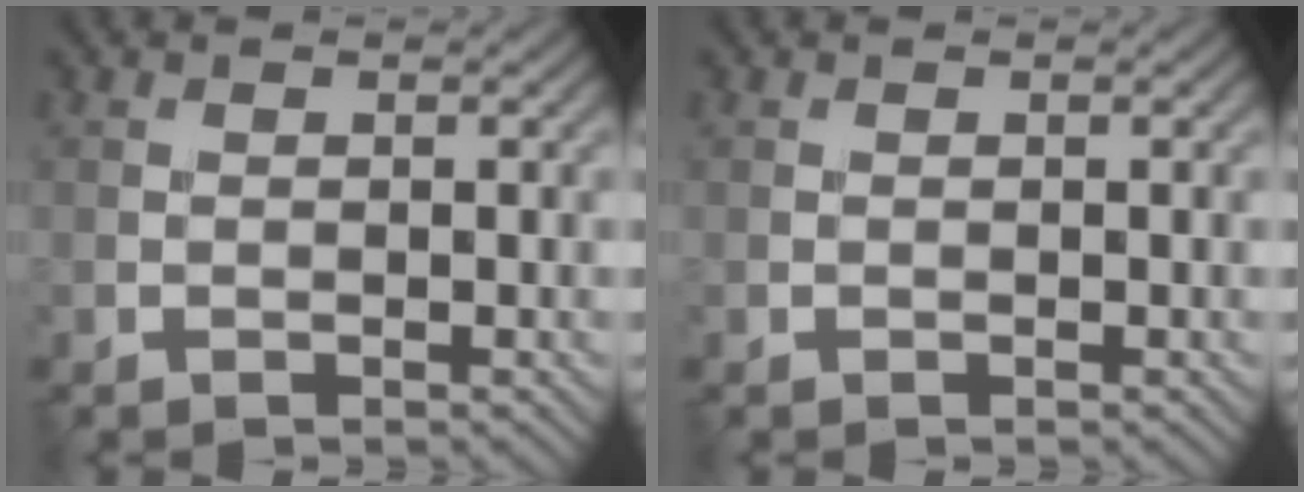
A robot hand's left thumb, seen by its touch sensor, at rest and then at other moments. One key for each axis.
{"total": 0.0}